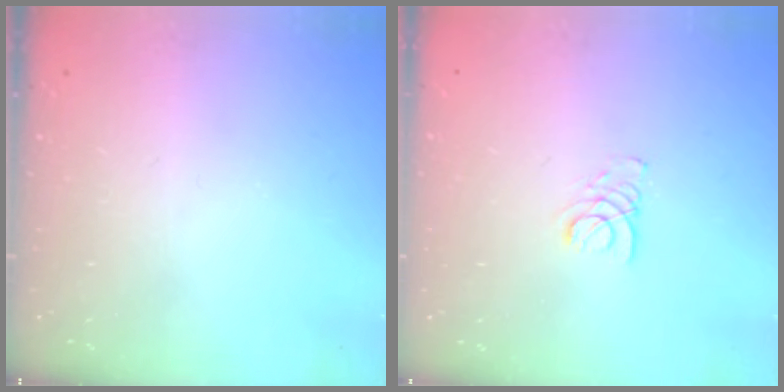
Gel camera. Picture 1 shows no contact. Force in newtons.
{"total": 1.9, "press": 1.9, "slide": 0.2}